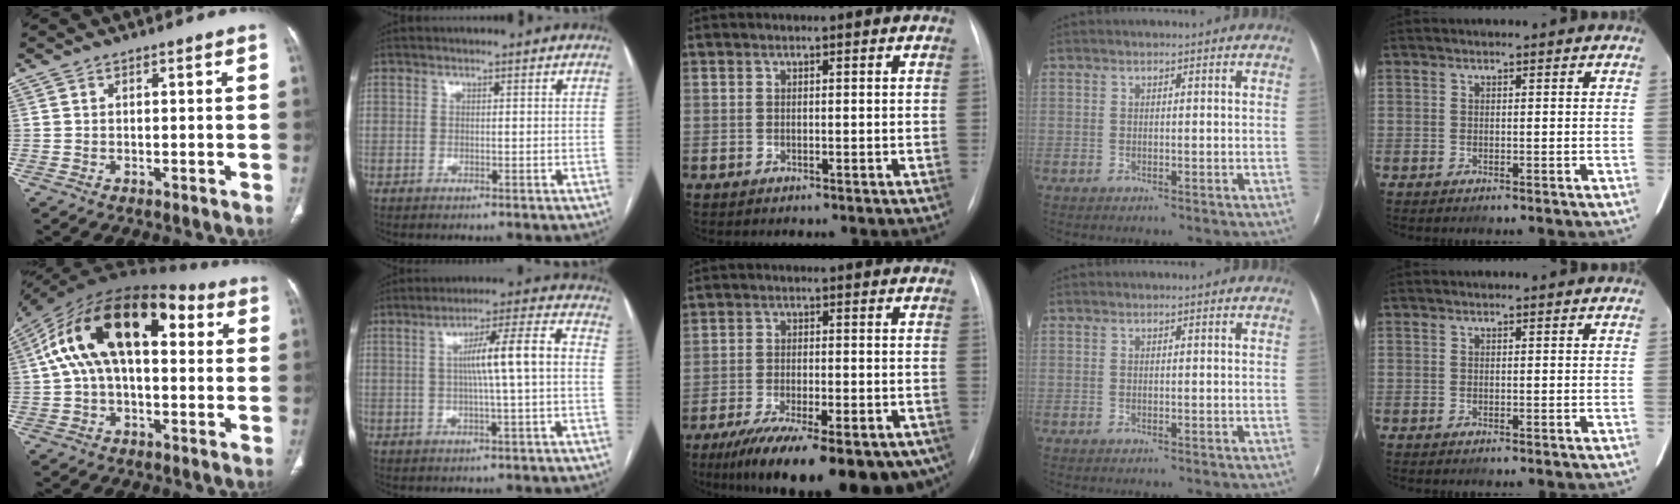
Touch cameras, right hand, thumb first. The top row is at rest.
{"thumb": {"total": 21.8, "force": [4.8, 11.6, 17.9], "torque": [-0.309, 0.052, 0.066]}, "index": {"total": 8.9, "force": [0.3, -0.1, 8.9], "torque": [-0.144, 0.017, 0.005]}, "middle": {"total": 22.3, "force": [-14.5, 6.6, 15.7], "torque": [-0.192, -0.023, -0.197]}}